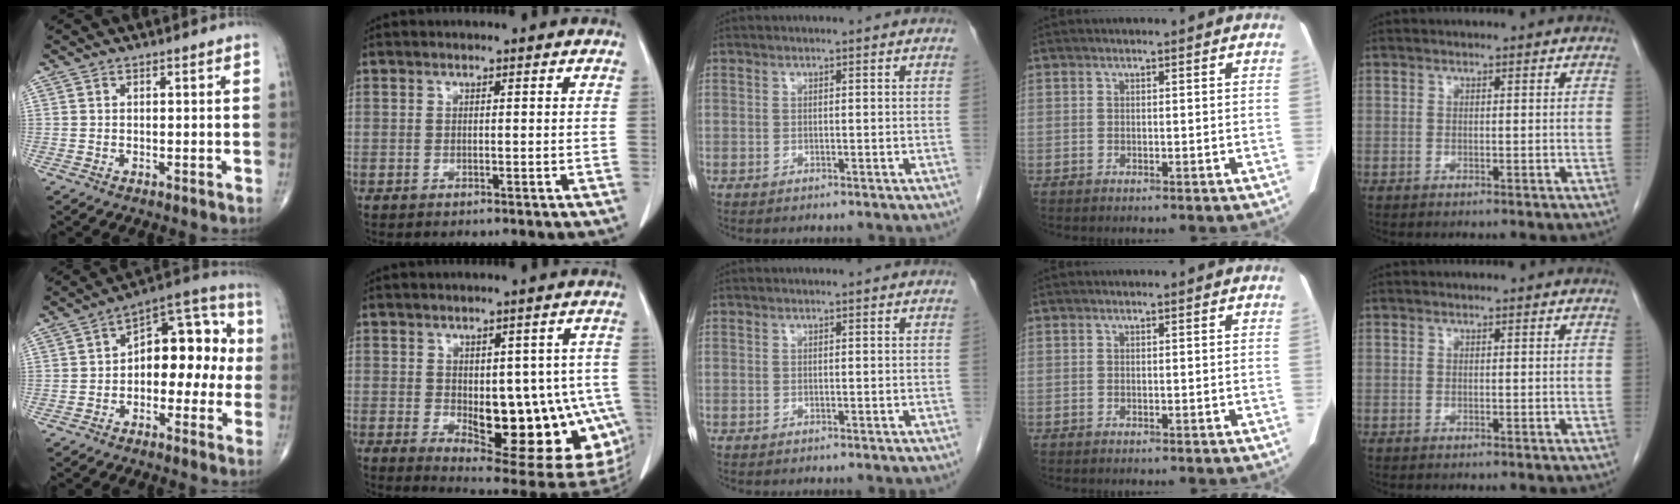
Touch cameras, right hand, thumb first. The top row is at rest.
{"thumb": {"total": 13.6, "force": [-0.6, 8.2, 10.9], "torque": [-0.110, 0.049, -0.023]}, "index": {"total": 18.3, "force": [-3.6, 8.1, 16.0], "torque": [-0.142, 0.007, -0.019]}}